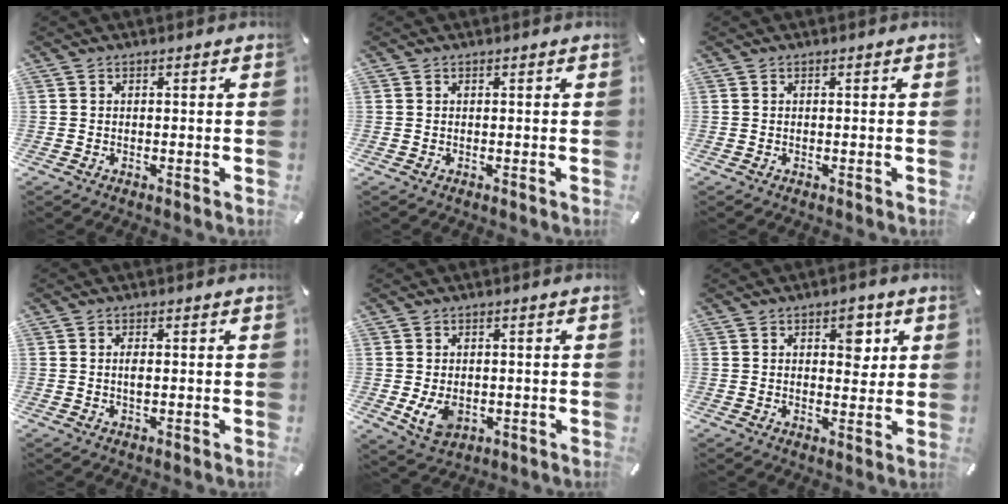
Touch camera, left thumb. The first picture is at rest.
{"total": 0.0}
{"total": 0.0}
{"total": 1.8, "force": [0.0, 0.7, 1.7], "torque": [-0.040, -0.002, -0.003]}
{"total": 5.1, "force": [-0.6, 3.8, 3.3], "torque": [-0.067, -0.001, -0.011]}
{"total": 6.0, "force": [2.3, 3.6, 4.3], "torque": [-0.034, -0.013, 0.027]}